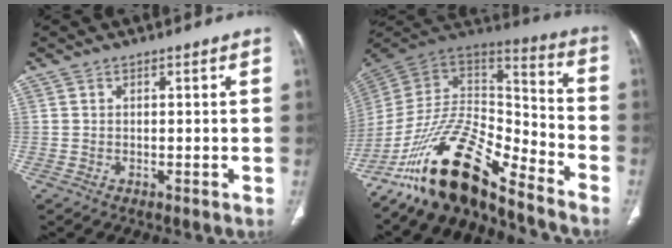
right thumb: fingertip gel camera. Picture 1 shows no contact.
{"total": 21.4, "force": [-15.6, 7.3, 12.6], "torque": [-0.211, 0.095, -0.282]}